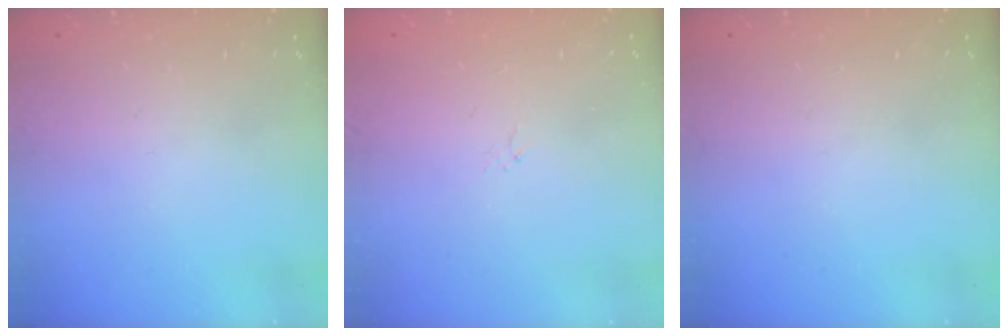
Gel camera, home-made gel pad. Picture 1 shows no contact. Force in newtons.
{"total": 0.9, "press": 0.8, "slide": 0.4}
{"total": 0.0}